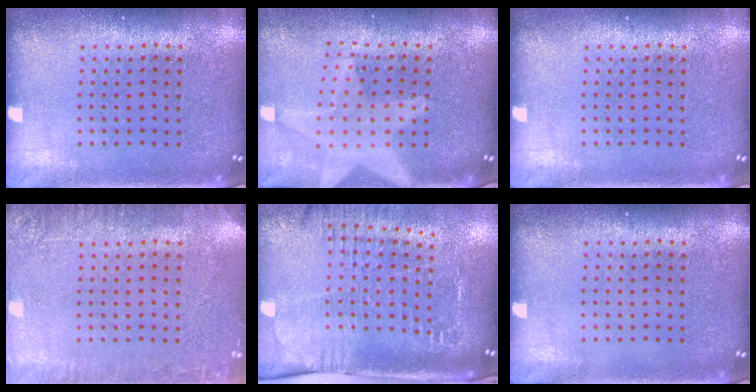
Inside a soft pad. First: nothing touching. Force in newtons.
{"total": 1.9, "press": 1.6, "slide": 1.0}
{"total": 0.0}
{"total": 2.9, "press": 2.9, "slide": 0.4}
{"total": 2.6, "press": 2.1, "slide": 1.6}
{"total": 0.0}